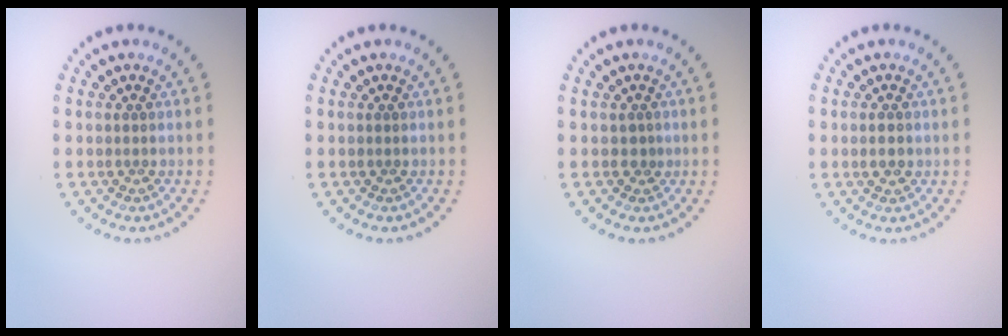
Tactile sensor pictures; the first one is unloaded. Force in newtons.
{"total": 0.0}
{"total": 0.6, "press": 0.3, "slide": 0.5}
{"total": 1.1, "press": 1.1, "slide": 0.1}